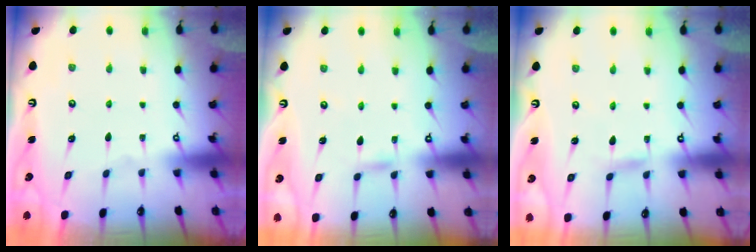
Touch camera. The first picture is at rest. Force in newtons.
{"total": 2.4, "press": 2.4, "slide": 0.1}
{"total": 2.2, "press": 2.2, "slide": 0.2}